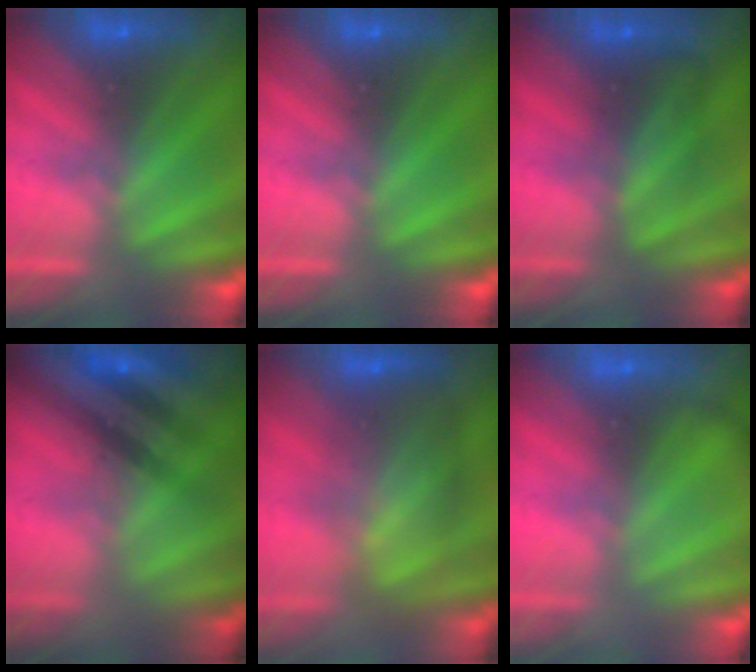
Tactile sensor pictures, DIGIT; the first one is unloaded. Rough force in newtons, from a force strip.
{"total": 0.0}
{"total": 2.4}
{"total": 2.8}
{"total": 13.7}
{"total": 2.2}